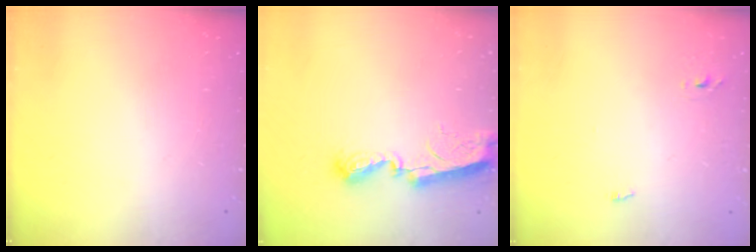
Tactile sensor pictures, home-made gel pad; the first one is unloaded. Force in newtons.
{"total": 9.1, "press": 9.1, "slide": 0.6}
{"total": 2.7, "press": 2.6, "slide": 0.8}